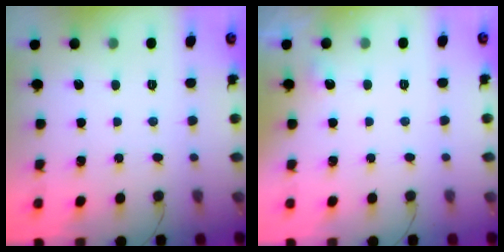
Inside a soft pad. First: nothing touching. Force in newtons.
{"total": 11.5, "press": 3.2, "slide": 11.1}